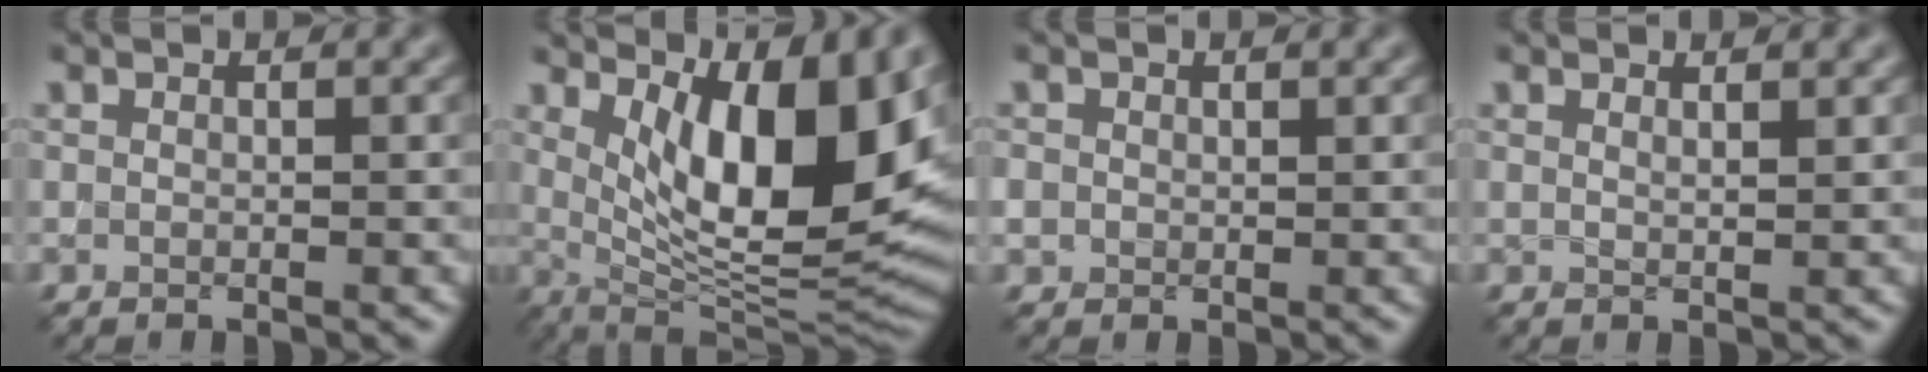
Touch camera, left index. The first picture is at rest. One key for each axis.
{"total": 12.0, "fx": 3.6, "fy": 4.7, "fz": 10.5, "tx": -0.144, "ty": -0.015, "tz": 0.064}
{"total": 1.6, "fx": 0.3, "fy": 1.5, "fz": 0.5, "tx": -0.009, "ty": -0.002, "tz": 0.008}
{"total": 0.9, "fx": 0.8, "fy": 0.1, "fz": 0.3, "tx": -0.002, "ty": 0.000, "tz": 0.013}